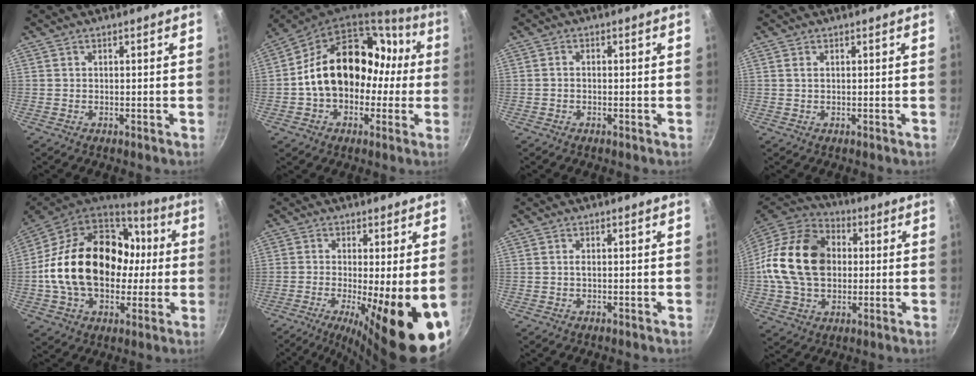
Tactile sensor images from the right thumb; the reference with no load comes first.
{"total": 22.3, "force": [0.3, 16.4, 15.1], "torque": [-0.204, 0.071, 0.010]}
{"total": 1.0, "force": [-0.3, 0.7, 0.7], "torque": [-0.015, 0.008, -0.008]}
{"total": 0.9, "force": [0.3, 0.5, 0.7], "torque": [-0.013, 0.001, 0.006]}
{"total": 27.8, "force": [1.0, 19.3, 20.0], "torque": [-0.327, 0.045, 0.019]}
{"total": 16.1, "force": [-5.1, 3.1, 15.0], "torque": [-0.216, -0.015, -0.069]}
{"total": 0.6, "force": [0.0, 0.2, 0.6], "torque": [-0.012, 0.001, 0.000]}
{"total": 20.7, "force": [1.4, 15.2, 14.0], "torque": [-0.240, 0.027, 0.016]}